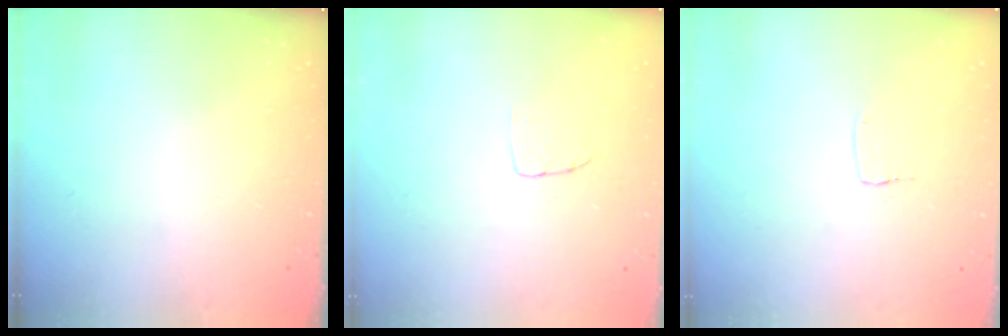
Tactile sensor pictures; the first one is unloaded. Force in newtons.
{"total": 2.9, "press": 2.9, "slide": 0.1}
{"total": 3.8, "press": 3.8, "slide": 0.1}